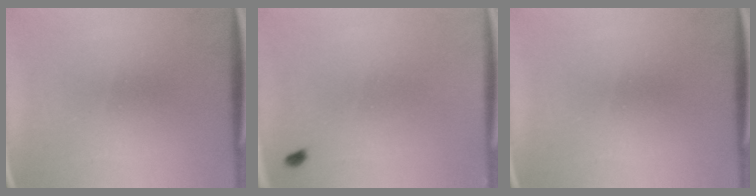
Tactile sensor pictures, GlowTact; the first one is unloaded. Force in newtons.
{"total": 0.8}
{"total": 0.0}